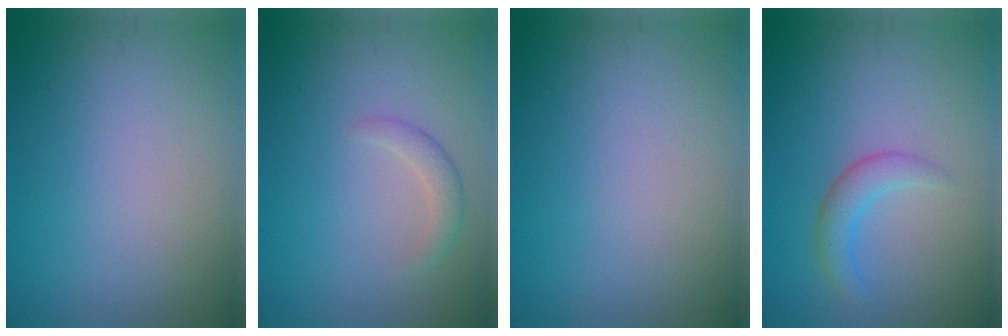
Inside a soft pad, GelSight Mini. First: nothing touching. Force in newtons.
{"total": 1.6, "press": 1.6, "slide": 0.1}
{"total": 0.0}
{"total": 2.4, "press": 2.4, "slide": 0.0}